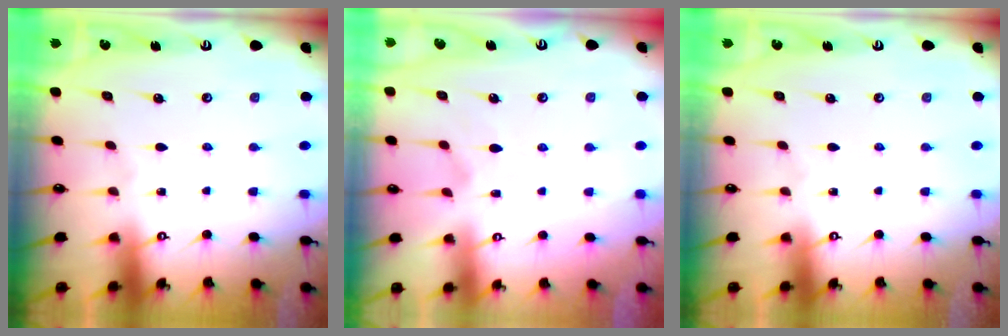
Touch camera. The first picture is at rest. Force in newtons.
{"total": 1.8, "press": 1.3, "slide": 1.2}
{"total": 0.0}